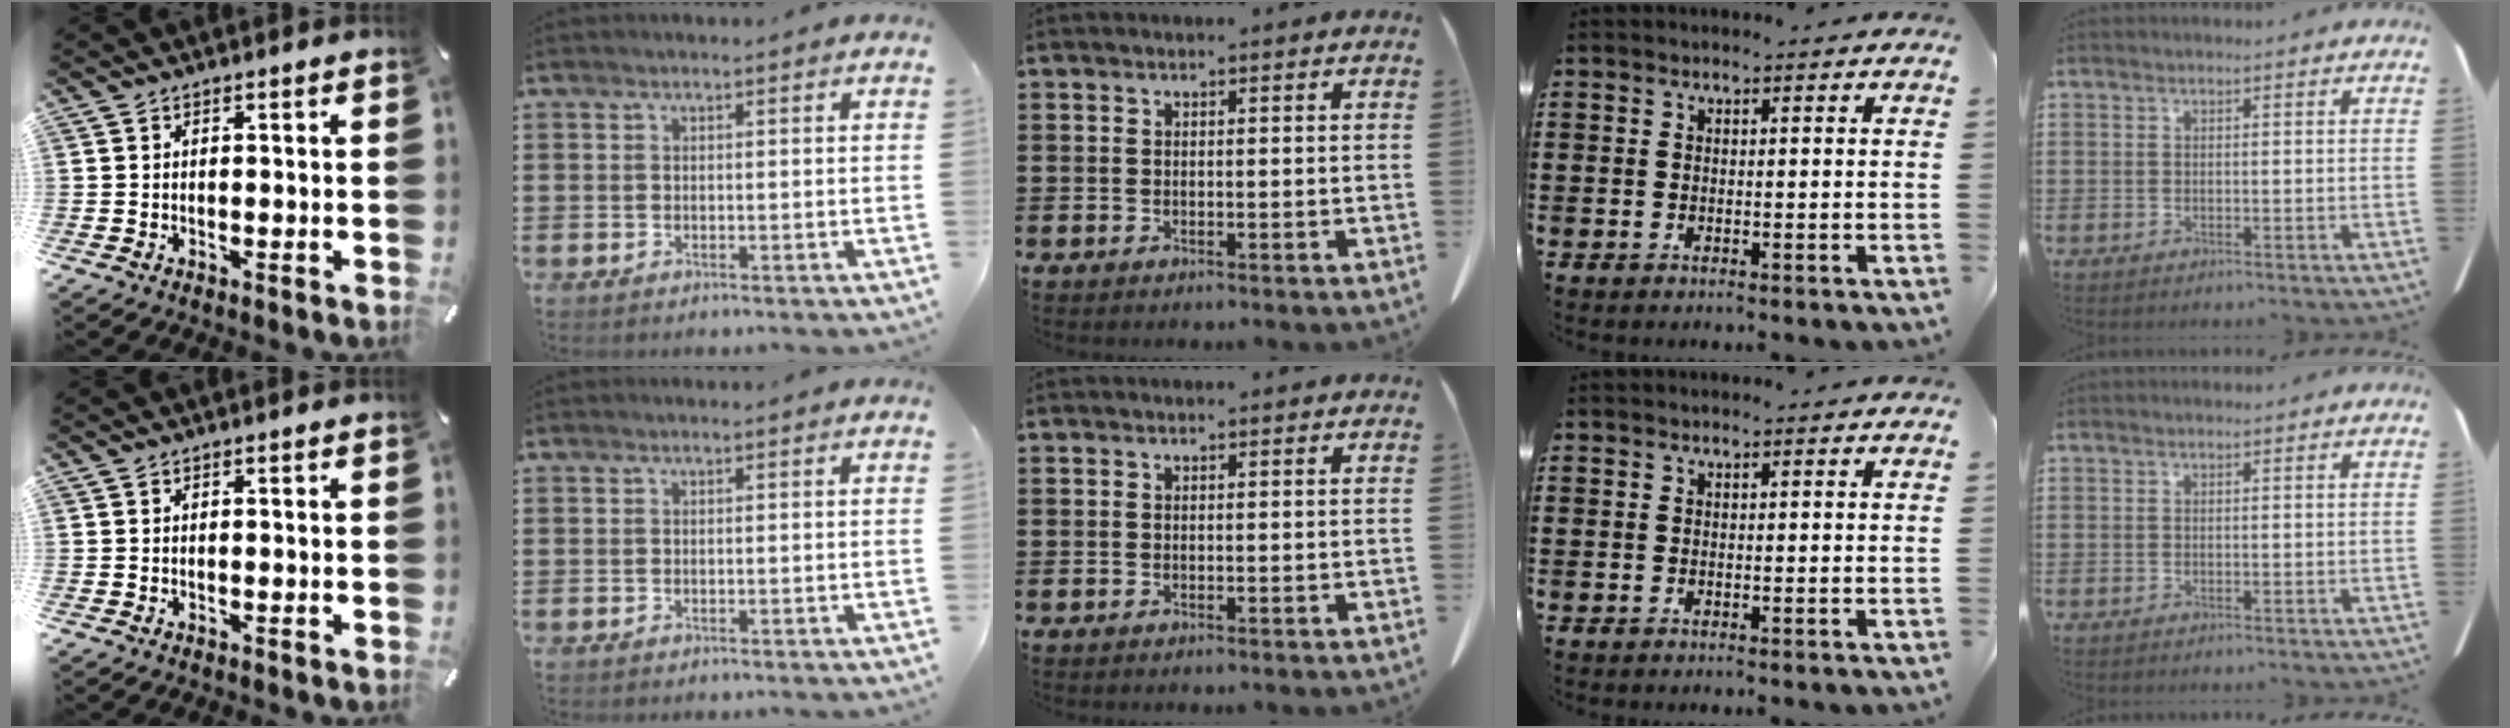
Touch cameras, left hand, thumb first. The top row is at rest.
{}